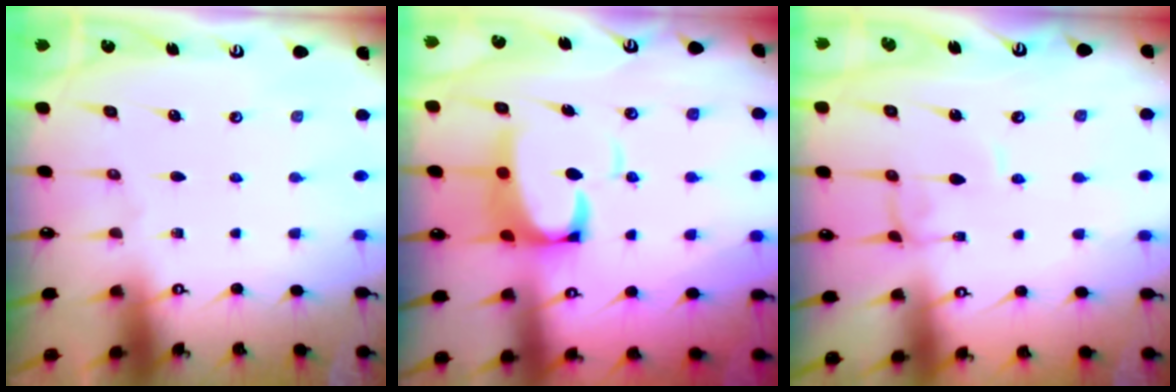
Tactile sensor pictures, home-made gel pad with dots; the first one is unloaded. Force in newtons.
{"total": 6.0, "press": 5.9, "slide": 1.2}
{"total": 0.8, "press": 0.7, "slide": 0.1}